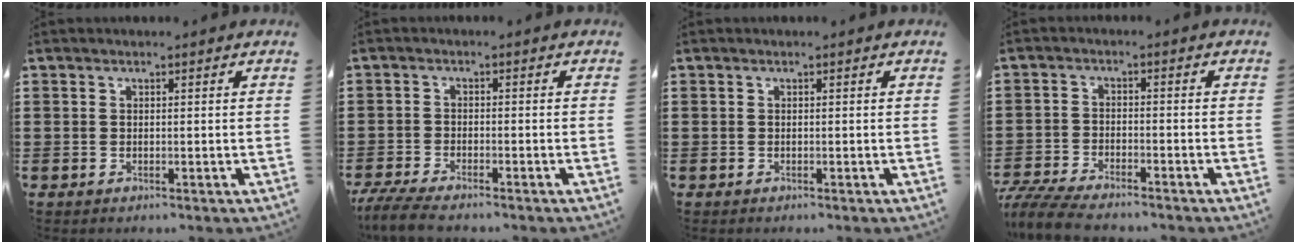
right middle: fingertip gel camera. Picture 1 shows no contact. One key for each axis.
{"total": 4.3, "fx": -3.9, "fy": 0.4, "fz": 1.7, "tx": -0.049, "ty": -0.011, "tz": -0.081}
{"total": 0.0}
{"total": 5.8, "fx": -5.5, "fy": 0.8, "fz": 1.6, "tx": -0.049, "ty": -0.003, "tz": -0.112}